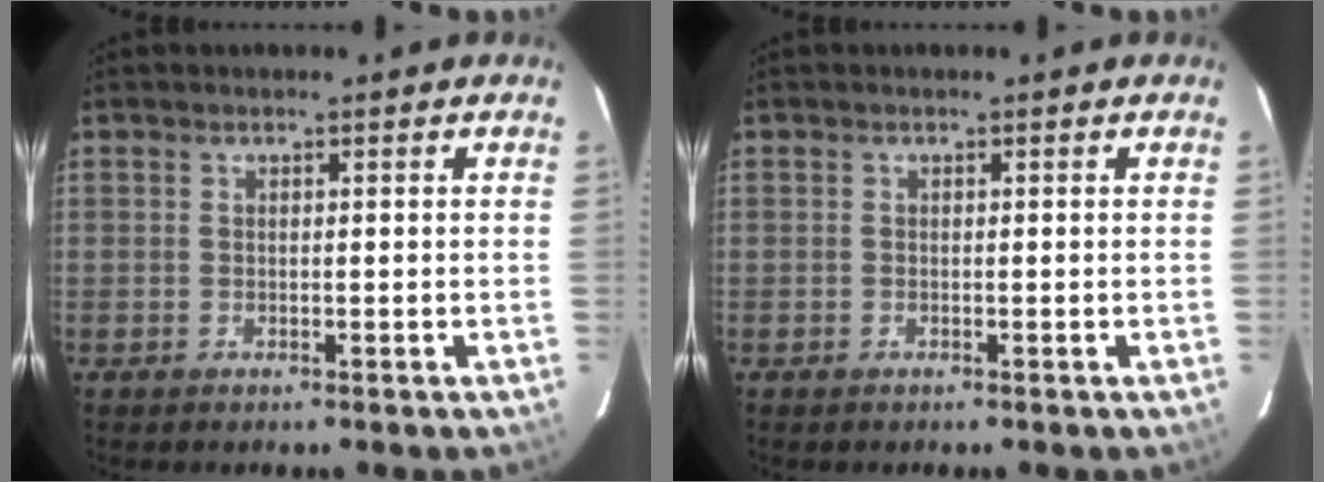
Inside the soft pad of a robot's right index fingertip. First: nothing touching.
{"total": 0.0}